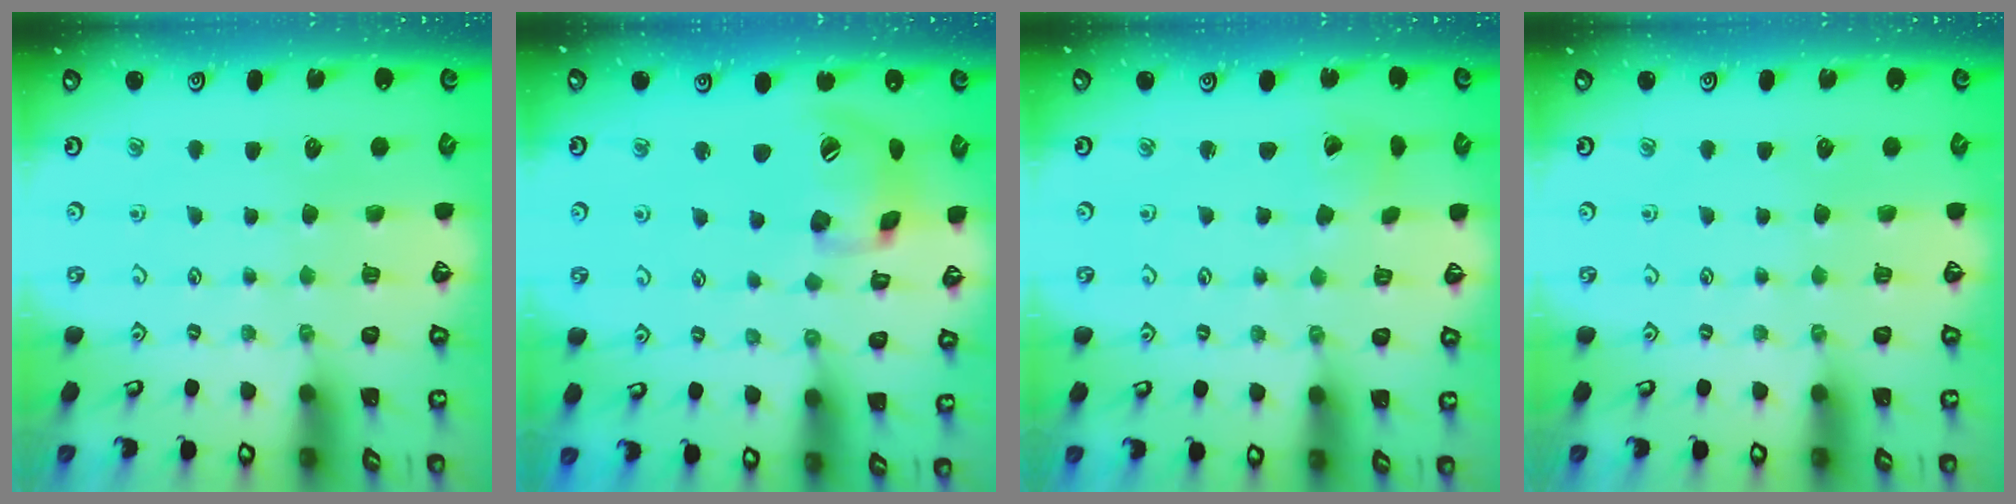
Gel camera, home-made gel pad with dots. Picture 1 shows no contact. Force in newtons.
{"total": 15.3, "press": 15.1, "slide": 2.4}
{"total": 2.6, "press": 2.6, "slide": 0.3}
{"total": 0.0}